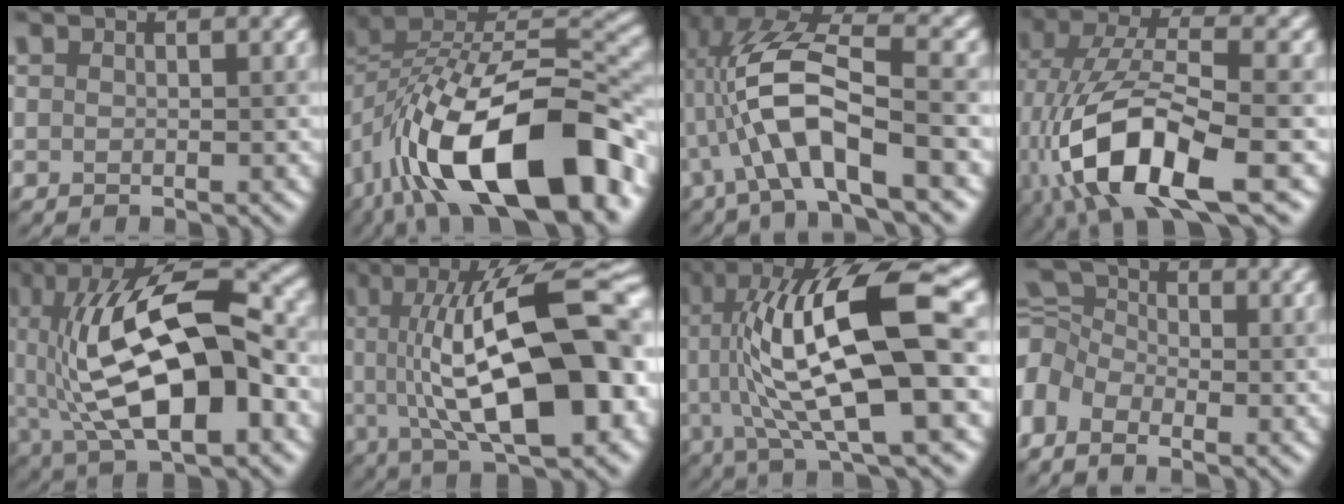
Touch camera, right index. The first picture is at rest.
{"total": 16.1, "force": [-7.0, 7.2, 12.6], "torque": [-0.200, 0.015, -0.125]}
{"total": 8.2, "force": [-1.7, 2.4, 7.6], "torque": [-0.154, 0.010, -0.031]}
{"total": 11.9, "force": [-4.3, 4.7, 10.1], "torque": [-0.207, -0.006, -0.081]}
{"total": 14.5, "force": [-0.2, 6.1, 13.1], "torque": [-0.222, 0.015, -0.012]}
{"total": 16.6, "force": [0.6, 6.0, 15.5], "torque": [-0.219, 0.023, 0.002]}
{"total": 14.6, "force": [1.8, 3.5, 14.1], "torque": [-0.247, 0.014, 0.035]}
{"total": 5.8, "force": [-2.0, 3.9, 3.9], "torque": [-0.092, 0.009, -0.042]}